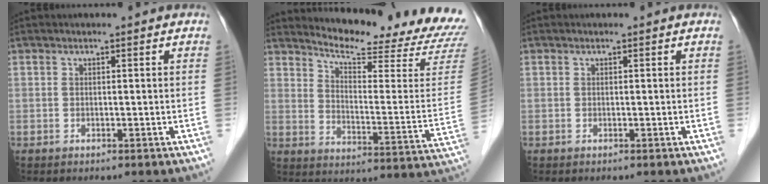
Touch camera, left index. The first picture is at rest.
{"total": 20.5, "force": [19.7, 0.5, 5.9], "torque": [-0.095, -0.123, 0.239]}
{"total": 0.0}